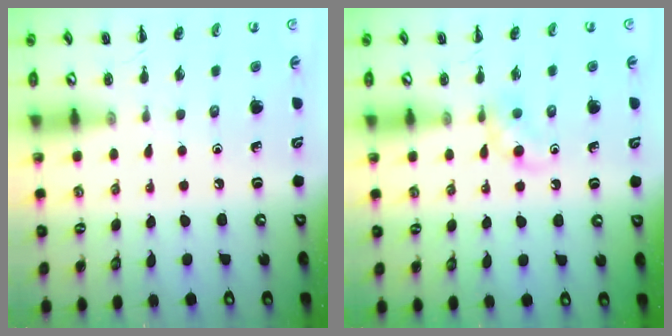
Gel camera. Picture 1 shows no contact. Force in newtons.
{"total": 4.7, "press": 4.6, "slide": 1.0}